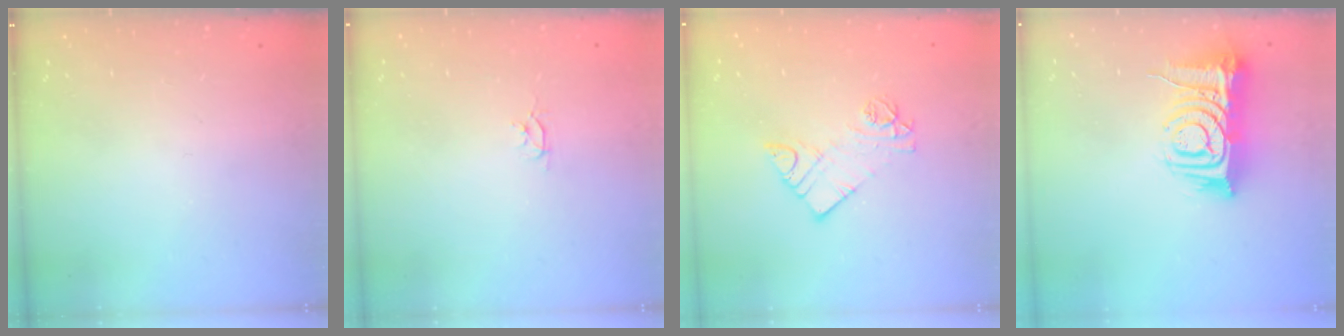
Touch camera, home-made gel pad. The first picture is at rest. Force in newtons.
{"total": 2.6, "press": 2.6, "slide": 0.3}
{"total": 9.4, "press": 9.4, "slide": 0.7}
{"total": 12.8, "press": 12.7, "slide": 1.6}